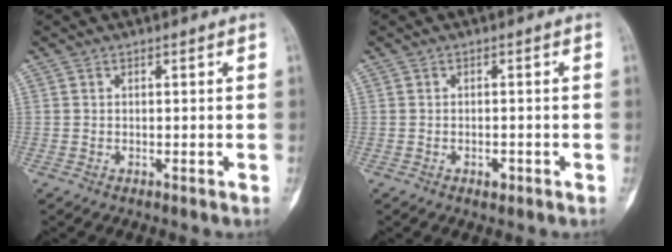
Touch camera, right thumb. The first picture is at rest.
{"total": 1.6, "force": [-0.8, 0.9, 1.0], "torque": [-0.014, 0.003, -0.011]}